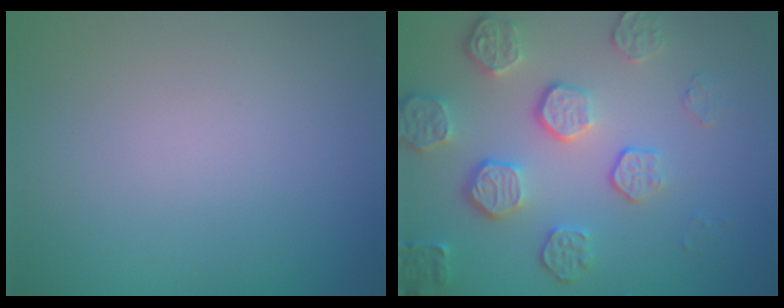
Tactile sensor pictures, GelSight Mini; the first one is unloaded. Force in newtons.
{"total": 5.4, "press": 4.1, "slide": 3.5}